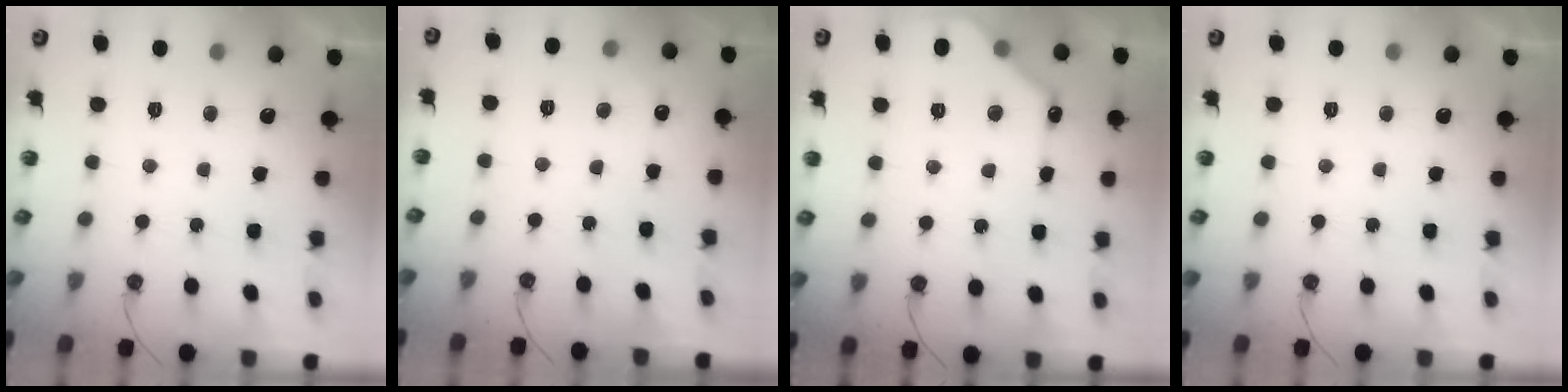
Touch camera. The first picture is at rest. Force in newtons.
{"total": 3.2, "press": 3.2, "slide": 0.5}
{"total": 12.1, "press": 12.1, "slide": 0.7}
{"total": 0.0}